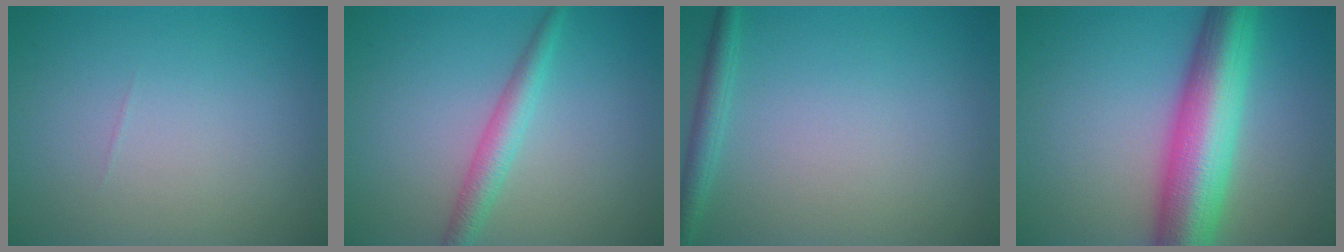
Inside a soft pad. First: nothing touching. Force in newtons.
{"total": 2.5, "press": 2.5, "slide": 0.1}
{"total": 1.8, "press": 1.8, "slide": 0.1}
{"total": 10.1, "press": 10.1, "slide": 0.2}